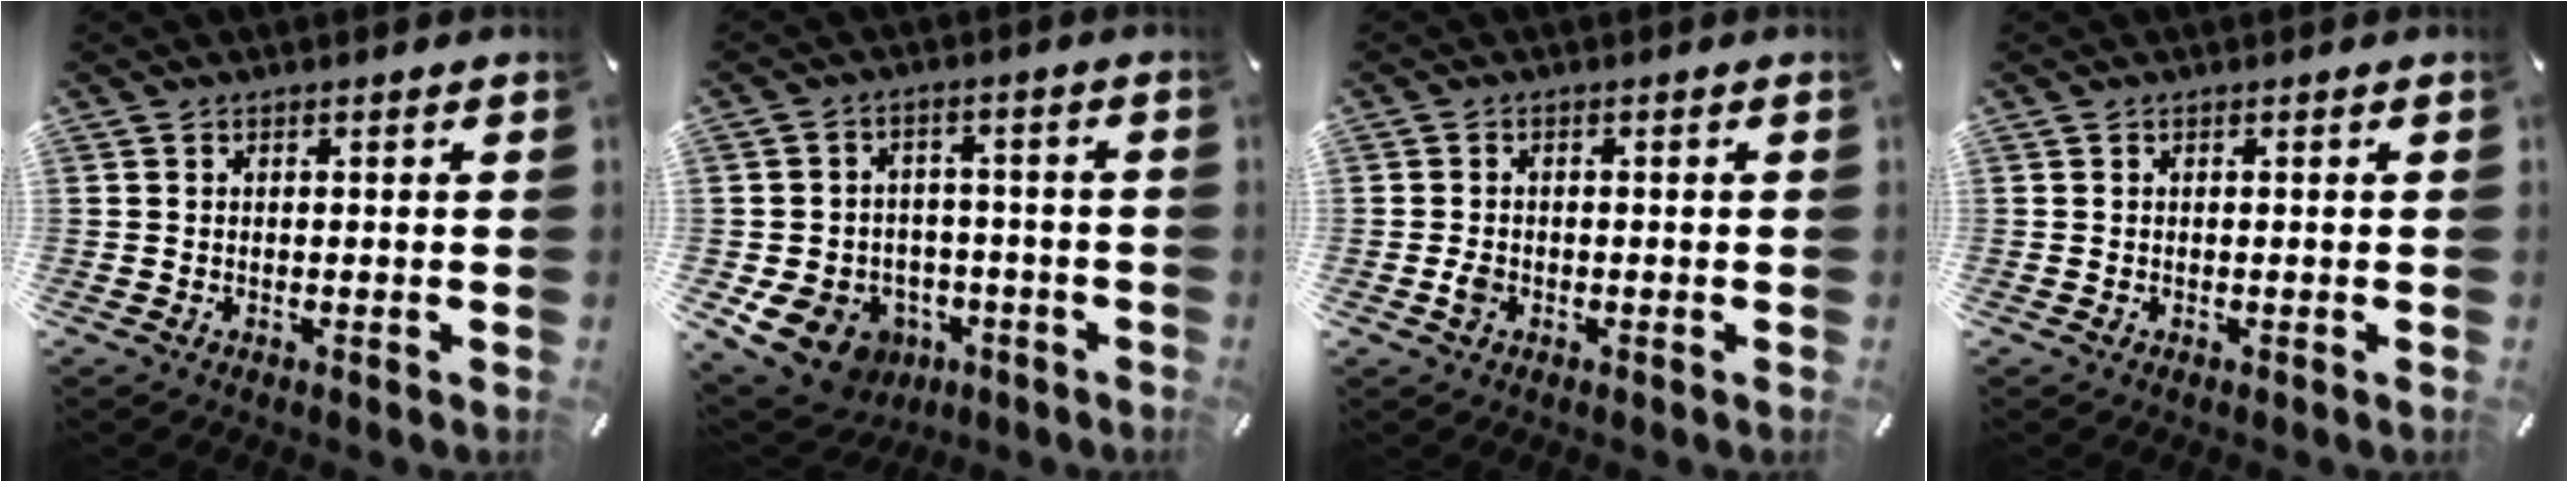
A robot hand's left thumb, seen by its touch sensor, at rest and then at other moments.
{"total": 12.1, "force": [-5.4, 9.9, 4.6], "torque": [-0.090, 0.031, -0.086]}
{"total": 2.1, "force": [-0.7, 1.6, 1.1], "torque": [-0.020, 0.003, -0.013]}
{"total": 0.0}